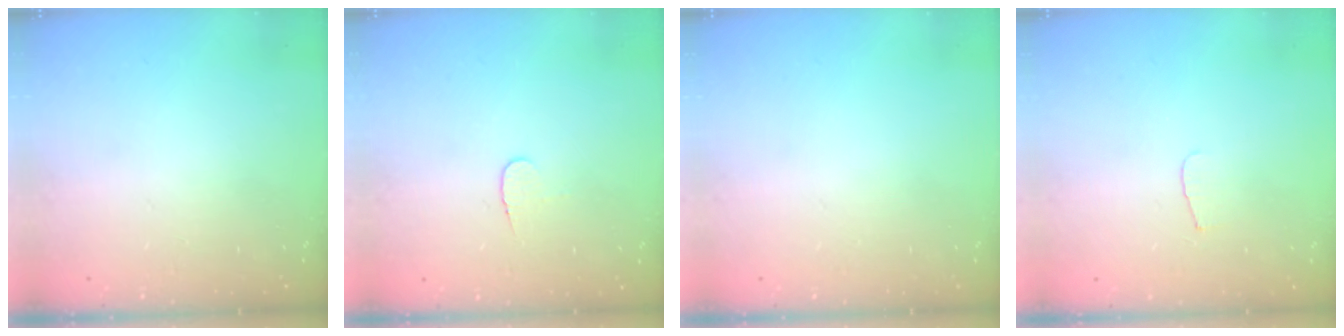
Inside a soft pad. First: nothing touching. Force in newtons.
{"total": 4.0, "press": 4.0, "slide": 0.4}
{"total": 0.0}
{"total": 3.3, "press": 3.3, "slide": 0.4}